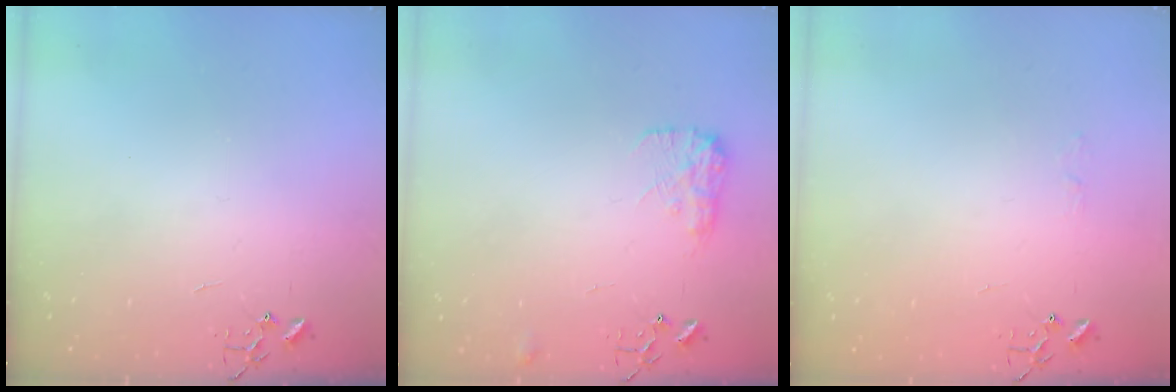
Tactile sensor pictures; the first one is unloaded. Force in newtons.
{"total": 9.5, "press": 9.5, "slide": 0.3}
{"total": 3.3, "press": 3.2, "slide": 0.5}